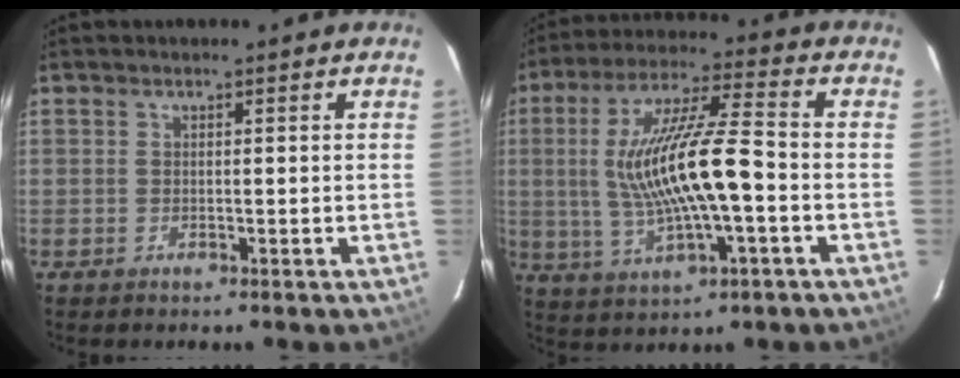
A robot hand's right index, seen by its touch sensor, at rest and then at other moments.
{"total": 16.1, "force": [-1.5, 3.1, 15.7], "torque": [-0.300, 0.002, -0.019]}